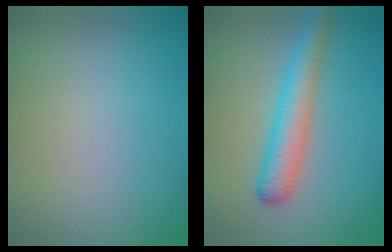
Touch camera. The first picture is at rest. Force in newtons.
{"total": 3.9, "press": 3.9, "slide": 0.1}